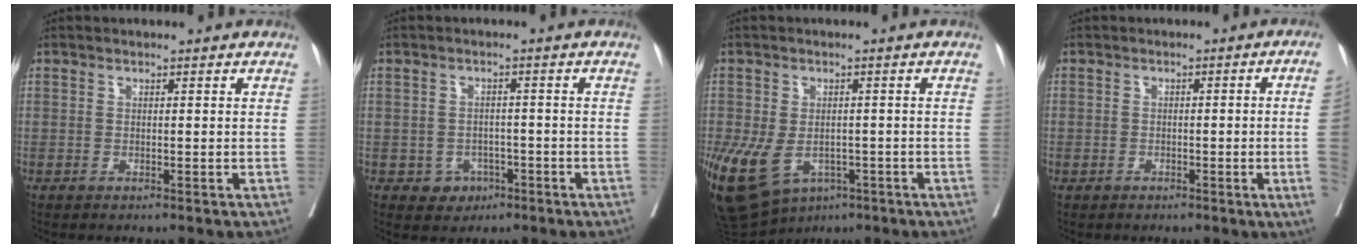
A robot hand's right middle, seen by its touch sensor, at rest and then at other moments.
{"total": 3.2, "force": [-1.5, 2.7, 0.8], "torque": [-0.003, 0.010, -0.014]}
{"total": 14.3, "force": [-6.3, 9.5, 8.7], "torque": [-0.201, -0.009, -0.089]}
{"total": 4.9, "force": [-0.8, -1.1, 4.8], "torque": [-0.056, 0.002, -0.010]}